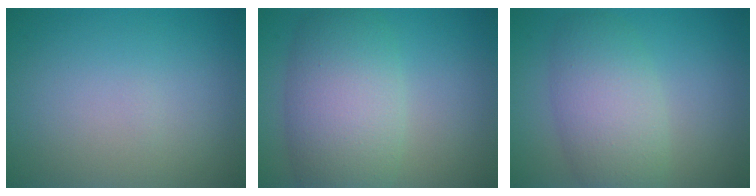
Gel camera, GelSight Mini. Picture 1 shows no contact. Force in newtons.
{"total": 7.8, "press": 7.8, "slide": 0.5}
{"total": 5.6, "press": 5.6, "slide": 0.1}